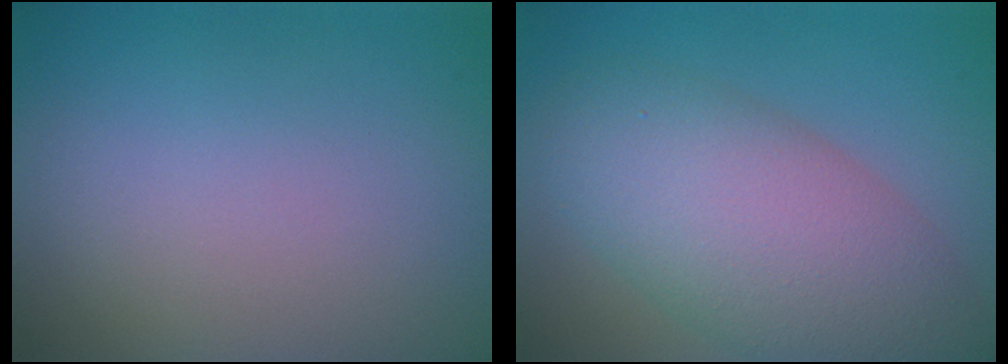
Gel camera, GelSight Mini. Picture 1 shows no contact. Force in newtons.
{"total": 9.0, "press": 9.0, "slide": 0.4}